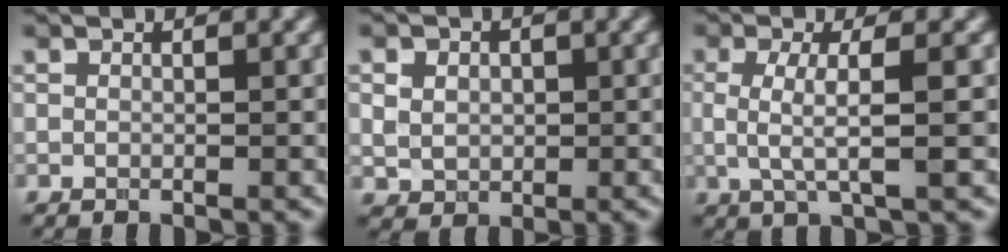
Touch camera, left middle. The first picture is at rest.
{"total": 4.0, "force": [1.2, 3.2, 2.0], "torque": [-0.037, 0.010, 0.012]}
{"total": 3.8, "force": [-0.1, 0.9, 3.7], "torque": [-0.072, -0.004, -0.002]}